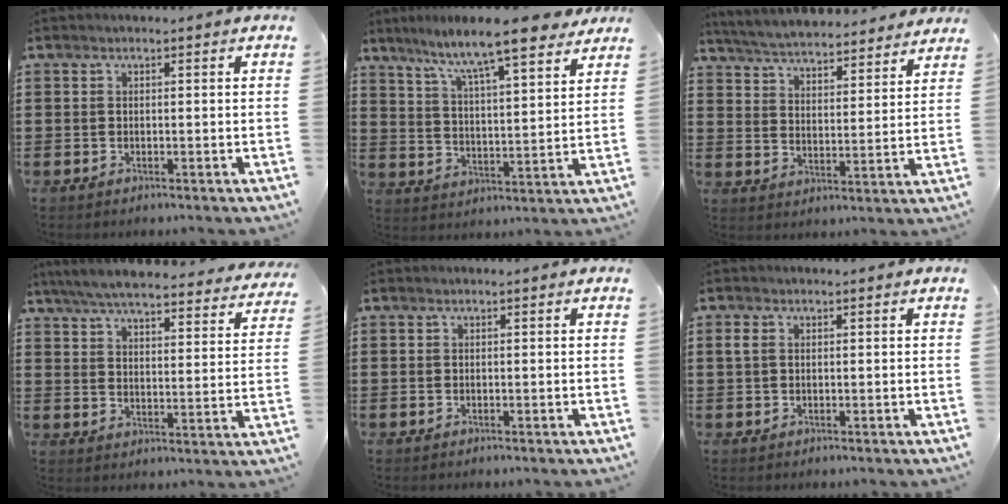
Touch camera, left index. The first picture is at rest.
{"total": 9.3, "force": [7.8, 0.3, 4.9], "torque": [-0.117, -0.045, 0.127]}
{"total": 5.1, "force": [5.1, -0.3, 0.4], "torque": [-0.033, -0.038, 0.086]}
{"total": 6.2, "force": [5.9, 0.0, 2.1], "torque": [-0.065, -0.038, 0.101]}
{"total": 0.0}
{"total": 1.7, "force": [0.4, 1.1, 1.2], "torque": [-0.034, 0.004, 0.004]}